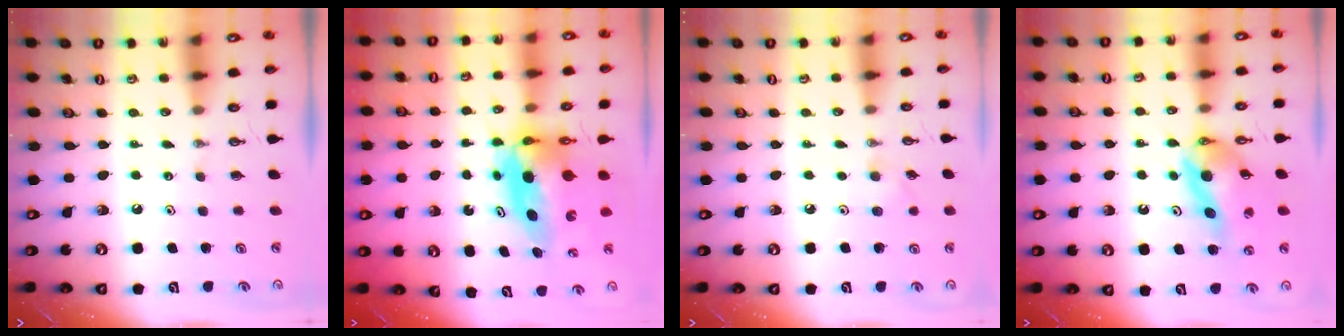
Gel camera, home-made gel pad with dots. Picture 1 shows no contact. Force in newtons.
{"total": 8.3, "press": 8.3, "slide": 0.7}
{"total": 3.8, "press": 3.7, "slide": 0.9}
{"total": 12.6, "press": 12.5, "slide": 1.6}